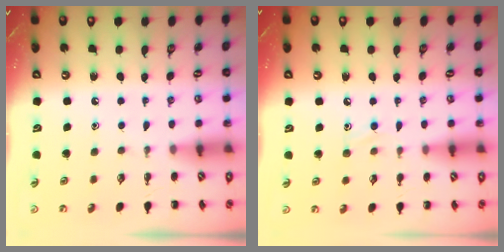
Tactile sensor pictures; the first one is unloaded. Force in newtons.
{"total": 5.8, "press": 5.5, "slide": 1.8}